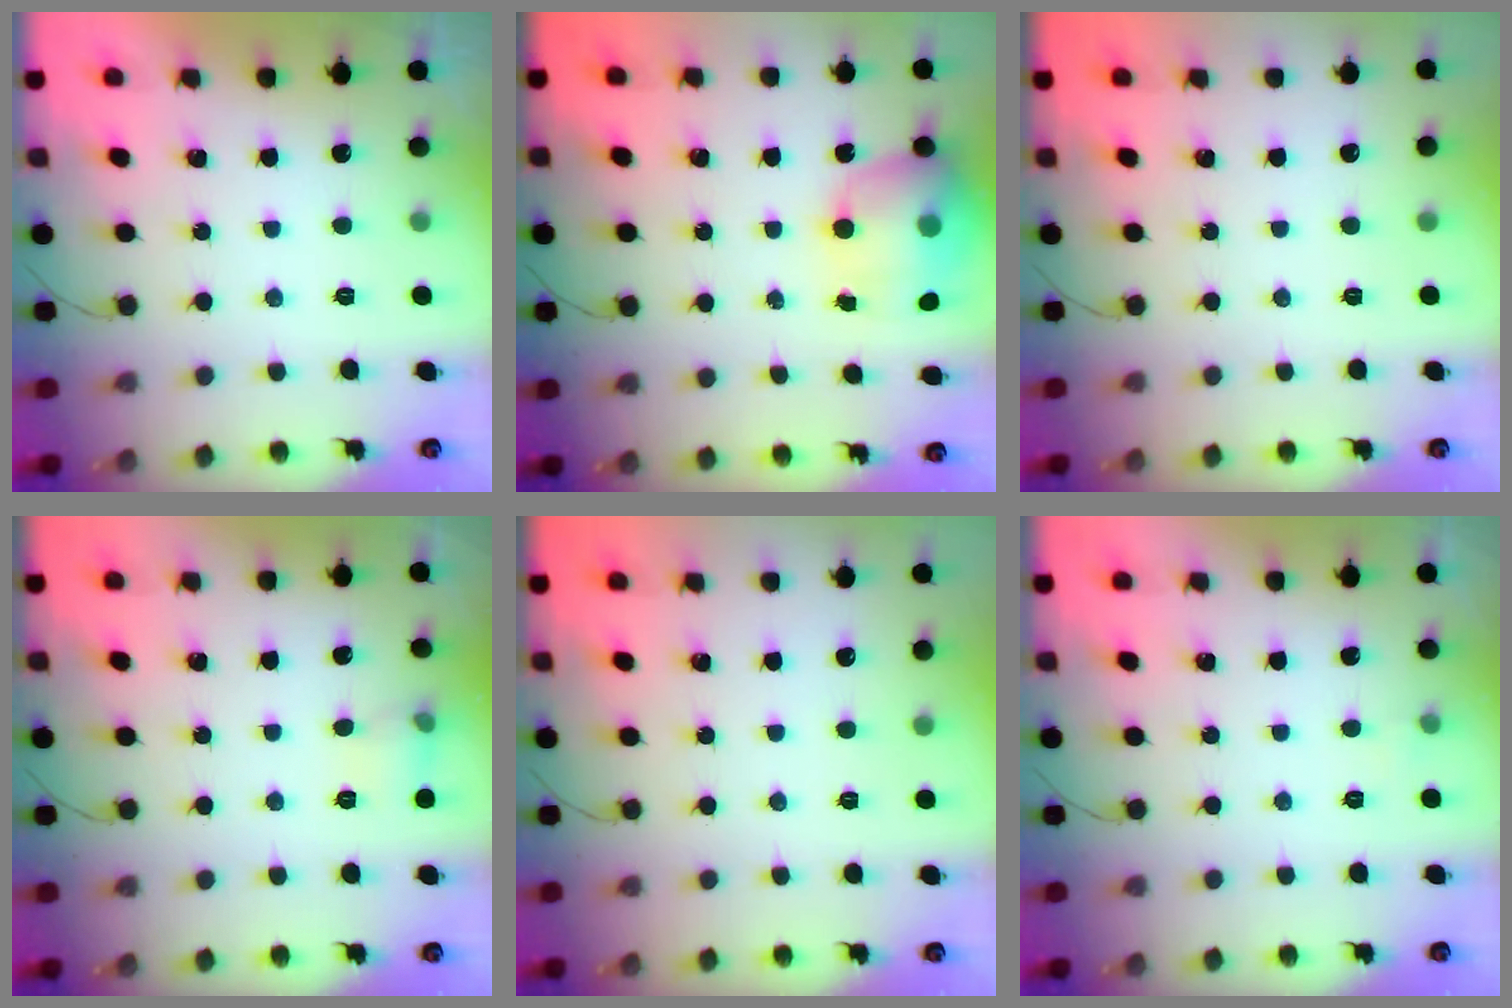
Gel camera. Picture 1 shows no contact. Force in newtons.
{"total": 15.3, "press": 14.8, "slide": 3.9}
{"total": 0.0}
{"total": 6.6, "press": 6.4, "slide": 1.6}
{"total": 0.0}
{"total": 2.3, "press": 2.1, "slide": 0.9}